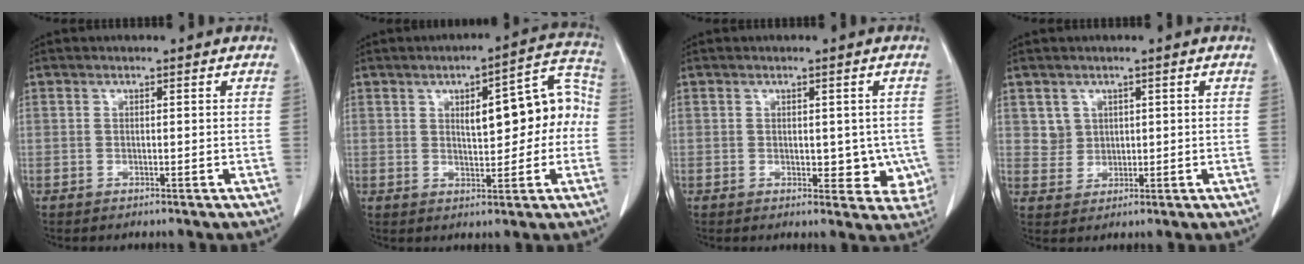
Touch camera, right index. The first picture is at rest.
{"total": 11.1, "force": [0.8, 4.1, 10.3], "torque": [-0.126, 0.042, 0.015]}
{"total": 5.9, "force": [-0.5, 3.5, 4.7], "torque": [-0.028, -0.001, -0.002]}
{"total": 3.1, "force": [1.4, 2.7, 0.1], "torque": [0.007, 0.003, 0.026]}